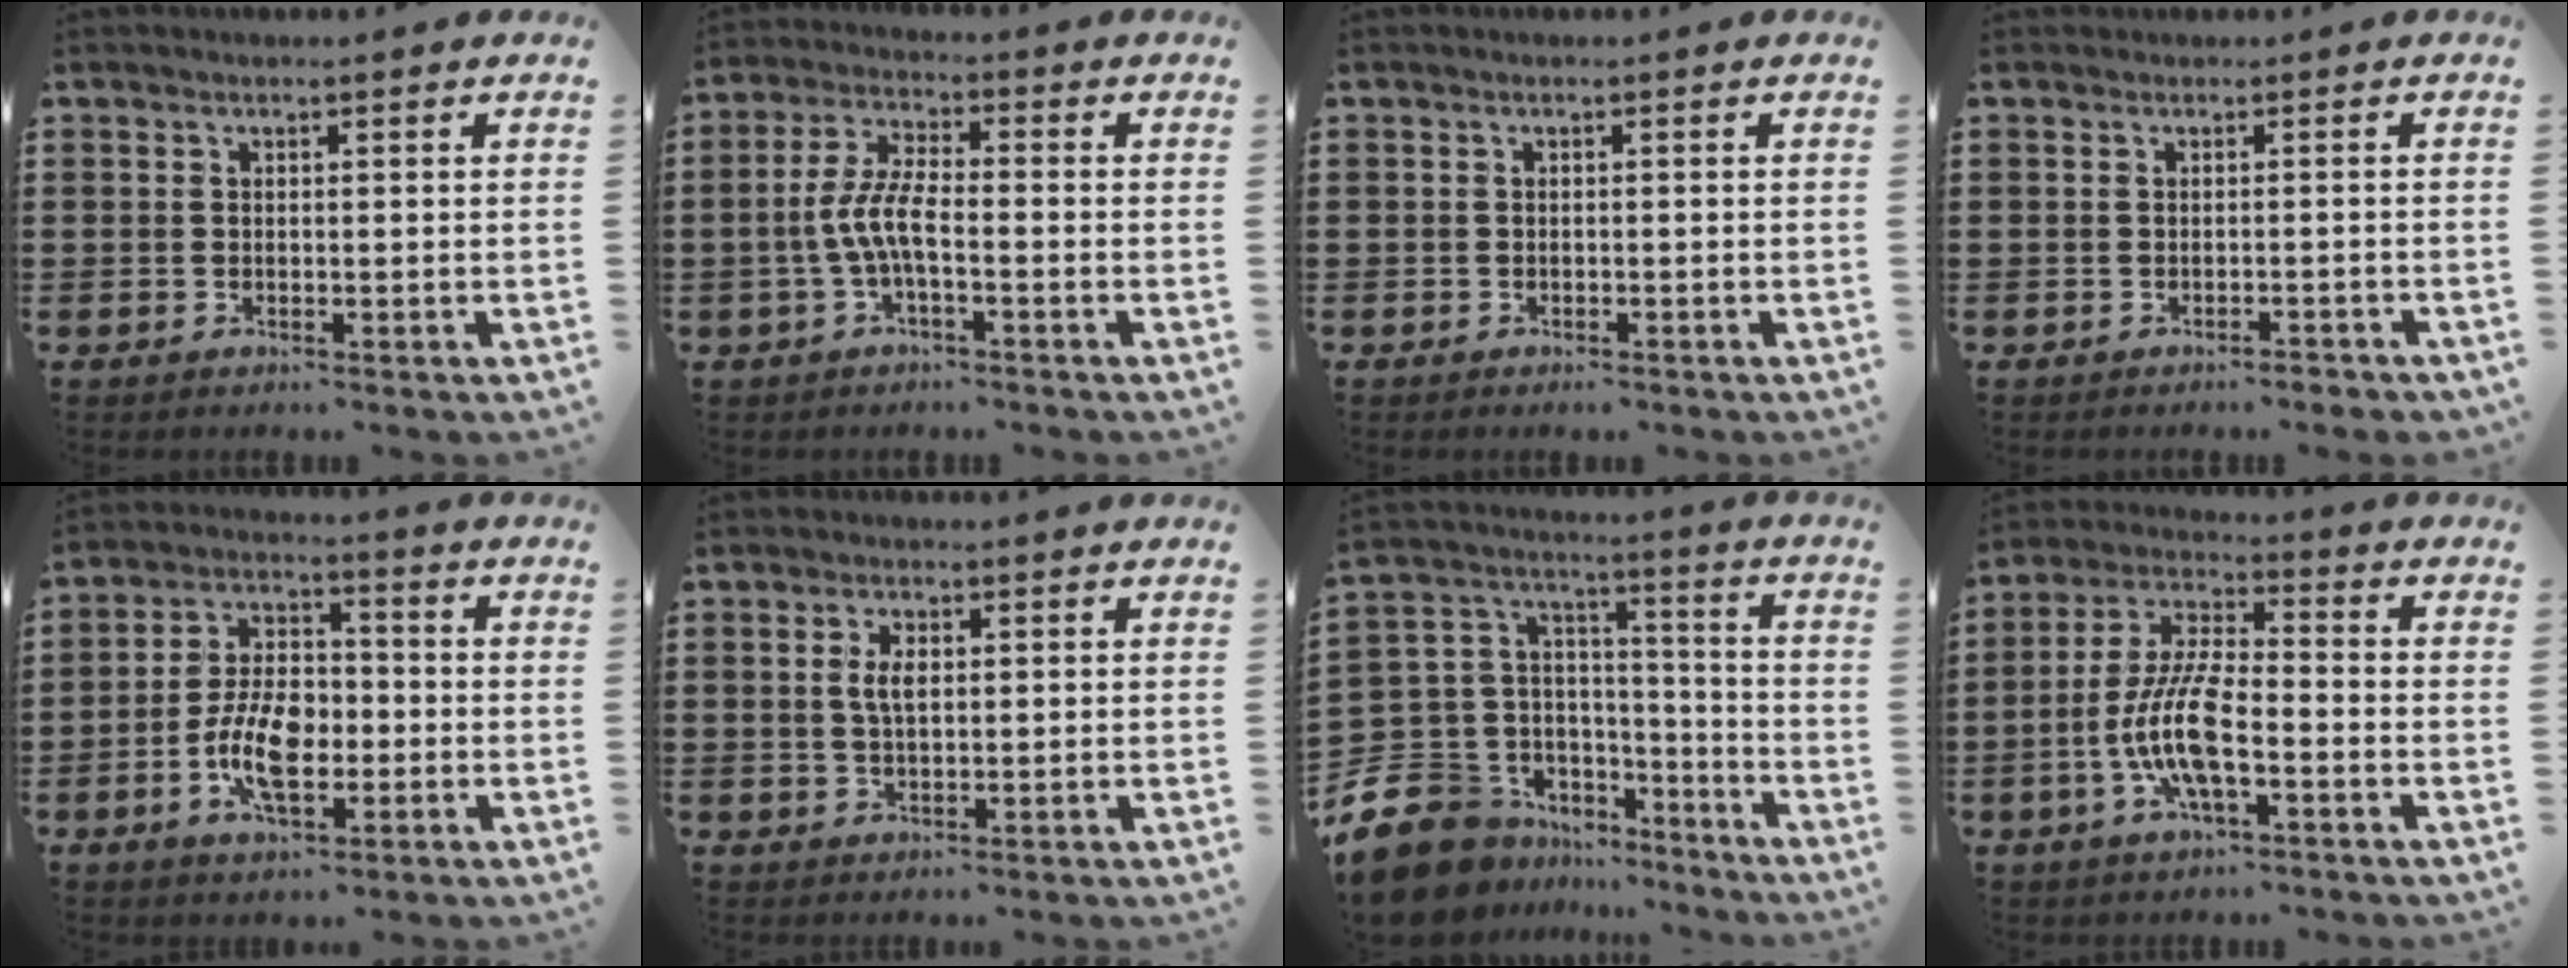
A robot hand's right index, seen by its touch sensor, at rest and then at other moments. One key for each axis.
{"total": 5.9, "fx": -1.8, "fy": 1.4, "fz": 5.4, "tx": -0.128, "ty": -0.010, "tz": -0.042}
{"total": 0.6, "fx": -0.6, "fy": 0.0, "fz": 0.0, "tx": -0.001, "ty": 0.000, "tz": -0.012}
{"total": 0.8, "fx": -0.8, "fy": 0.0, "fz": 0.1, "tx": -0.006, "ty": -0.002, "tz": -0.017}
{"total": 9.0, "fx": -2.6, "fy": 5.0, "fz": 7.0, "tx": -0.156, "ty": 0.006, "tz": -0.052}
{"total": 3.2, "fx": 0.5, "fy": 1.2, "fz": 2.9, "tx": -0.059, "ty": 0.006, "tz": 0.006}
{"total": 10.4, "fx": -6.9, "fy": 7.4, "fz": 2.4, "tx": -0.099, "ty": -0.002, "tz": -0.134}
{"total": 10.5, "fx": -3.1, "fy": 3.5, "fz": 9.4, "tx": -0.217, "ty": -0.010, "tz": -0.065}